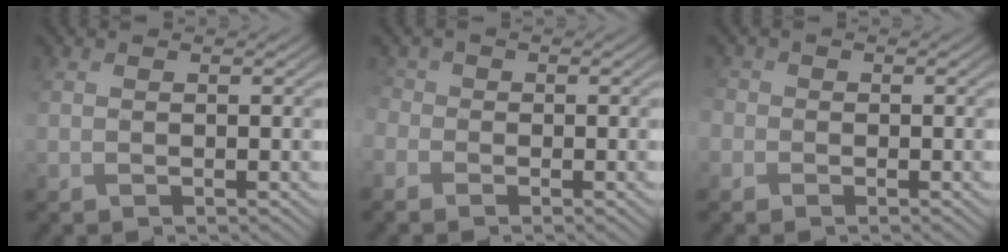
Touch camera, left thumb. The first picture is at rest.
{"total": 2.3, "force": [-1.7, 1.5, 0.1], "torque": [-0.006, -0.007, -0.037]}
{"total": 1.5, "force": [-1.0, 1.1, -0.4], "torque": [0.011, -0.004, -0.023]}